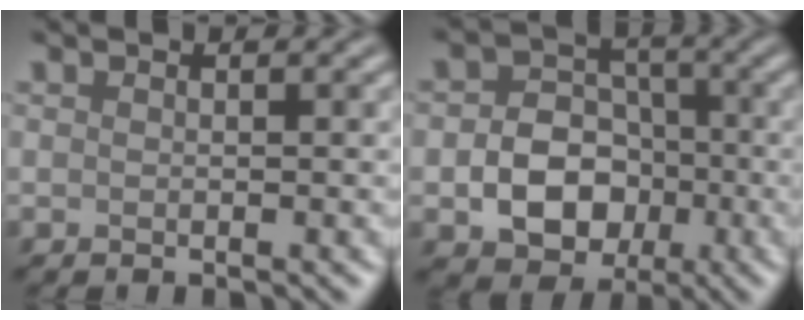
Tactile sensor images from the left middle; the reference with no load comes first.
{"total": 6.4, "force": [-1.7, 5.0, 3.6], "torque": [-0.051, -0.007, -0.030]}